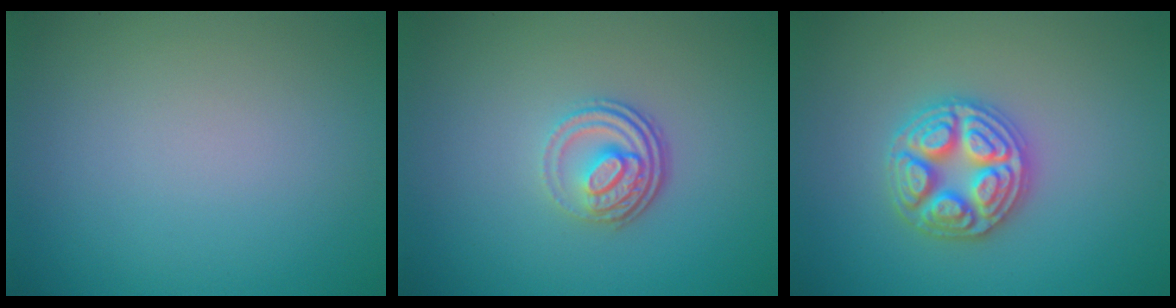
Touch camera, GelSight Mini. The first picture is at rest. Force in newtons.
{"total": 3.6, "press": 2.6, "slide": 2.6}
{"total": 4.6, "press": 4.5, "slide": 0.6}